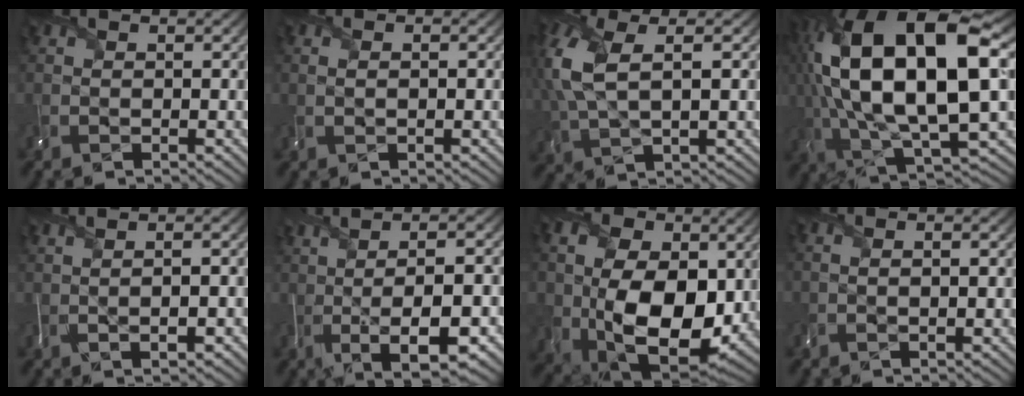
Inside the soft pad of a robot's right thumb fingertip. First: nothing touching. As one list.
[{"total": 1.2, "force": [-0.4, 0.3, 1.1], "torque": [-0.011, -0.009, -0.003]}, {"total": 9.6, "force": [1.2, 4.2, 8.5], "torque": [-0.222, -0.002, 0.019]}, {"total": 19.7, "force": [3.5, 8.8, 17.3], "torque": [-0.338, -0.004, 0.070]}, {"total": 4.3, "force": [0.2, 1.2, 4.2], "torque": [-0.047, 0.016, -0.005]}, {"total": 11.2, "force": [-0.6, 3.2, 10.7], "torque": [-0.149, 0.023, -0.004]}, {"total": 15.7, "force": [-0.5, 10.4, 11.8], "torque": [-0.209, -0.031, -0.003]}, {"total": 1.8, "force": [-0.3, 0.4, 1.8], "torque": [-0.026, -0.004, -0.003]}]